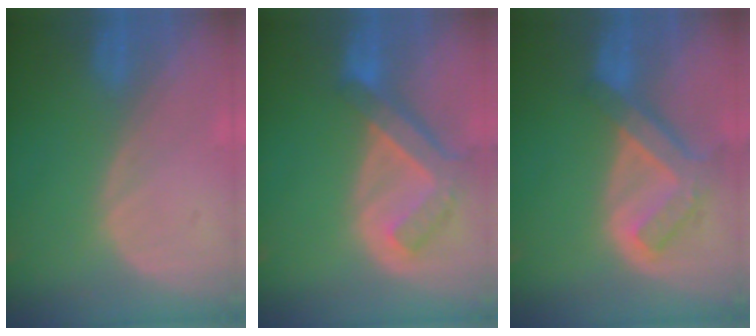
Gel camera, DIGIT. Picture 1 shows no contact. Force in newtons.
{"total": 7.6, "press": 6.6, "slide": 3.8}
{"total": 7.5, "press": 6.4, "slide": 3.8}